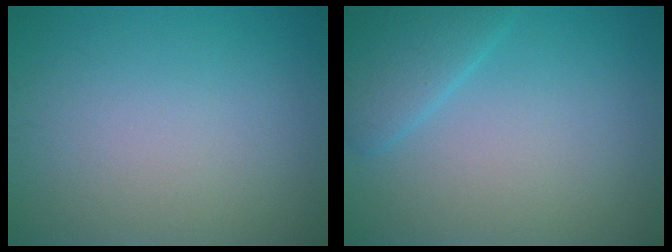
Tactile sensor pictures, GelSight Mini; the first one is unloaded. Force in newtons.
{"total": 3.0, "press": 3.0, "slide": 0.2}